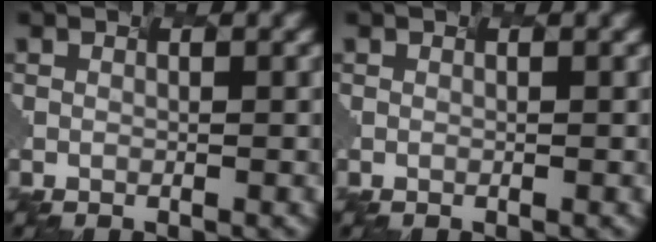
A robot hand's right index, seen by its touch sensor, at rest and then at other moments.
{"total": 0.0}